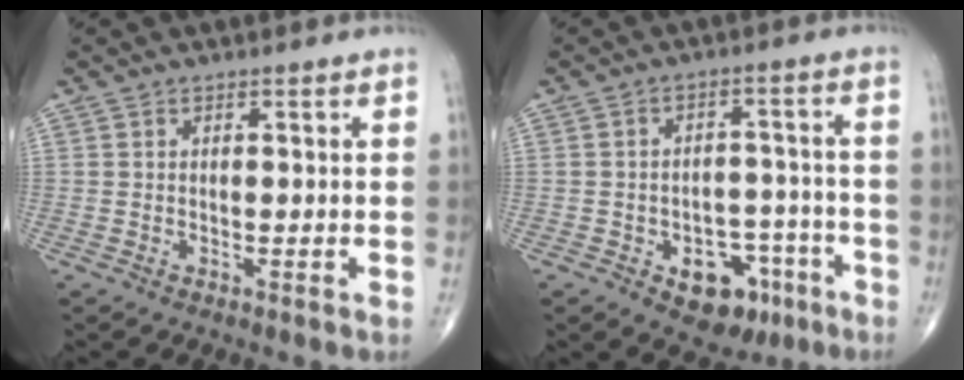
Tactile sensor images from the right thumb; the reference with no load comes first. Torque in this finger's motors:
{"motor_torque": [3.03, 1.34, 0.50, -0.80, 0.05]}